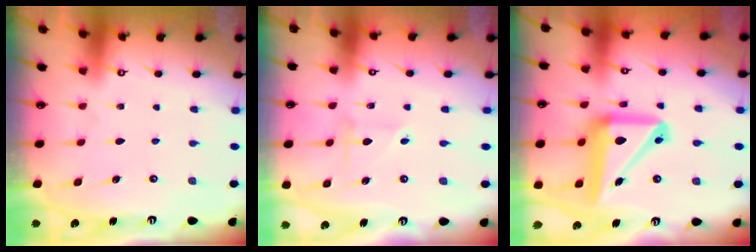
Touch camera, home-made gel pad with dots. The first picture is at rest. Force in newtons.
{"total": 2.7, "press": 2.6, "slide": 0.3}
{"total": 16.6, "press": 16.4, "slide": 2.4}